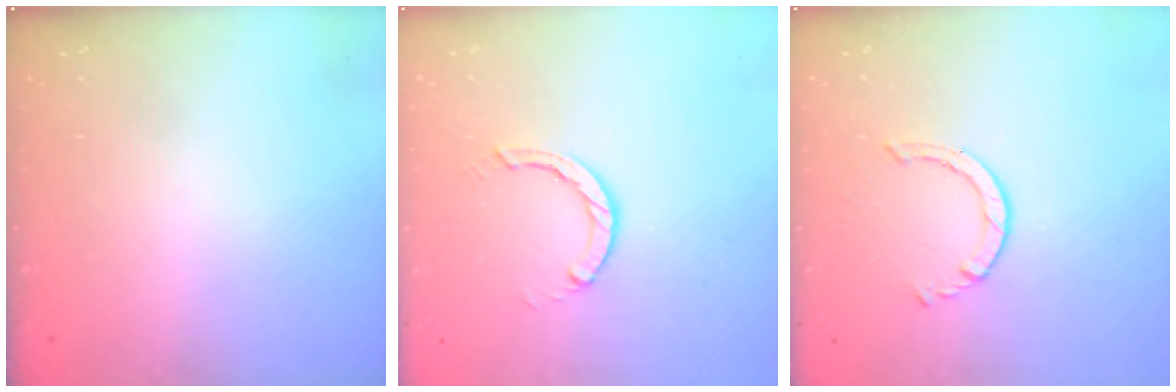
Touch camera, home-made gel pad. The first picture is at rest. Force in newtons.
{"total": 2.9, "press": 2.9, "slide": 0.4}
{"total": 2.5, "press": 2.5, "slide": 0.3}